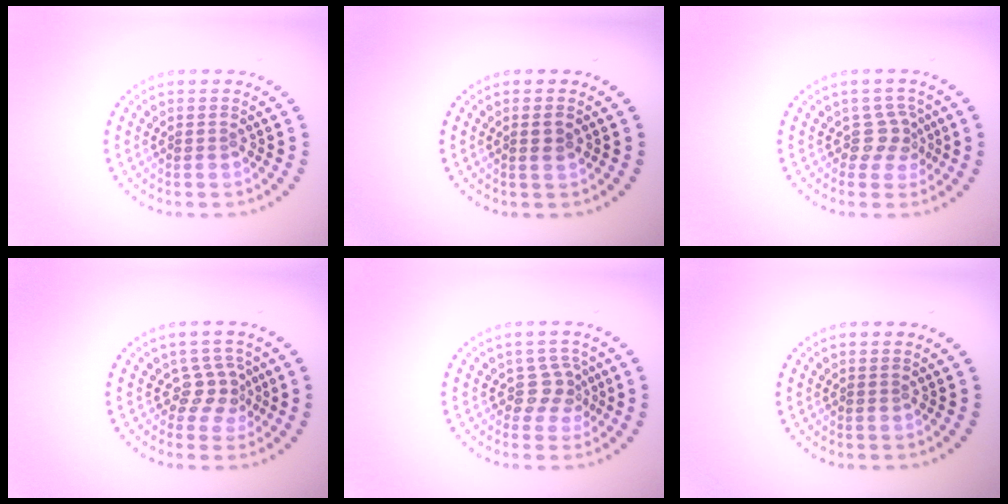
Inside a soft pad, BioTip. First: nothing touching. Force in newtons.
{"total": 1.1, "press": 1.1, "slide": 0.1}
{"total": 2.3, "press": 1.6, "slide": 1.6}
{"total": 2.4, "press": 1.6, "slide": 1.8}
{"total": 2.3, "press": 1.6, "slide": 1.6}
{"total": 0.0}